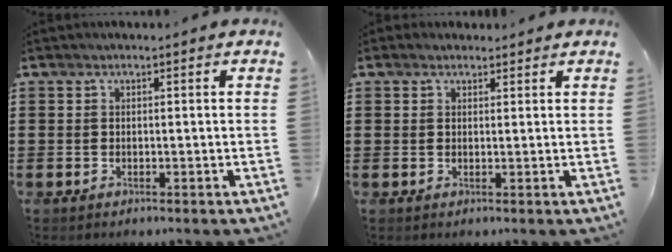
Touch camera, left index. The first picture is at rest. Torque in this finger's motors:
{"motor_torque": [1.72, -0.42, 0.20, 0.01]}